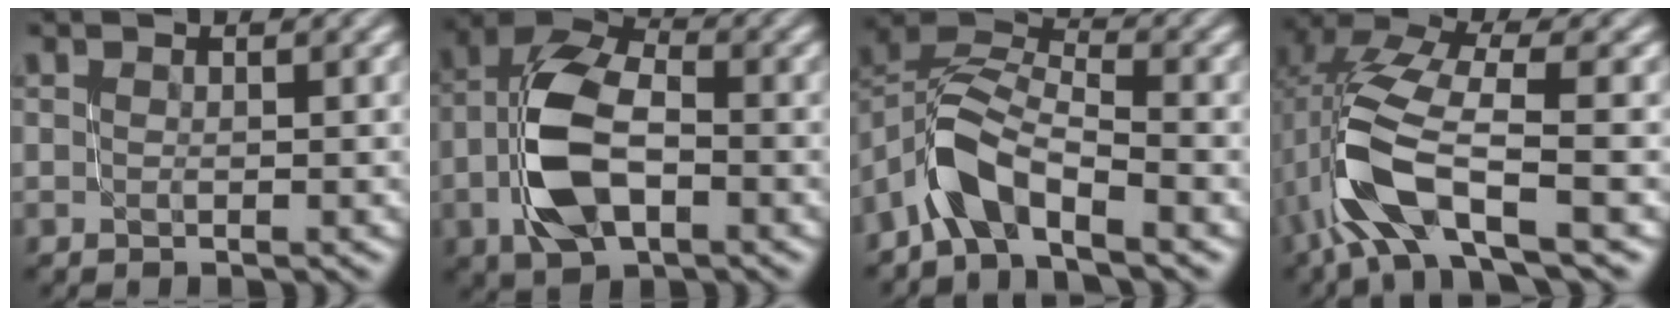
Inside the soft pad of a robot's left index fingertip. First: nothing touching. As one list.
[{"total": 7.6, "force": [-1.7, 4.4, 6.0], "torque": [-0.131, 0.014, -0.037]}, {"total": 5.3, "force": [-3.4, 2.3, 3.4], "torque": [-0.062, 0.014, -0.072]}, {"total": 8.0, "force": [-2.1, 2.7, 7.2], "torque": [-0.158, 0.009, -0.050]}]